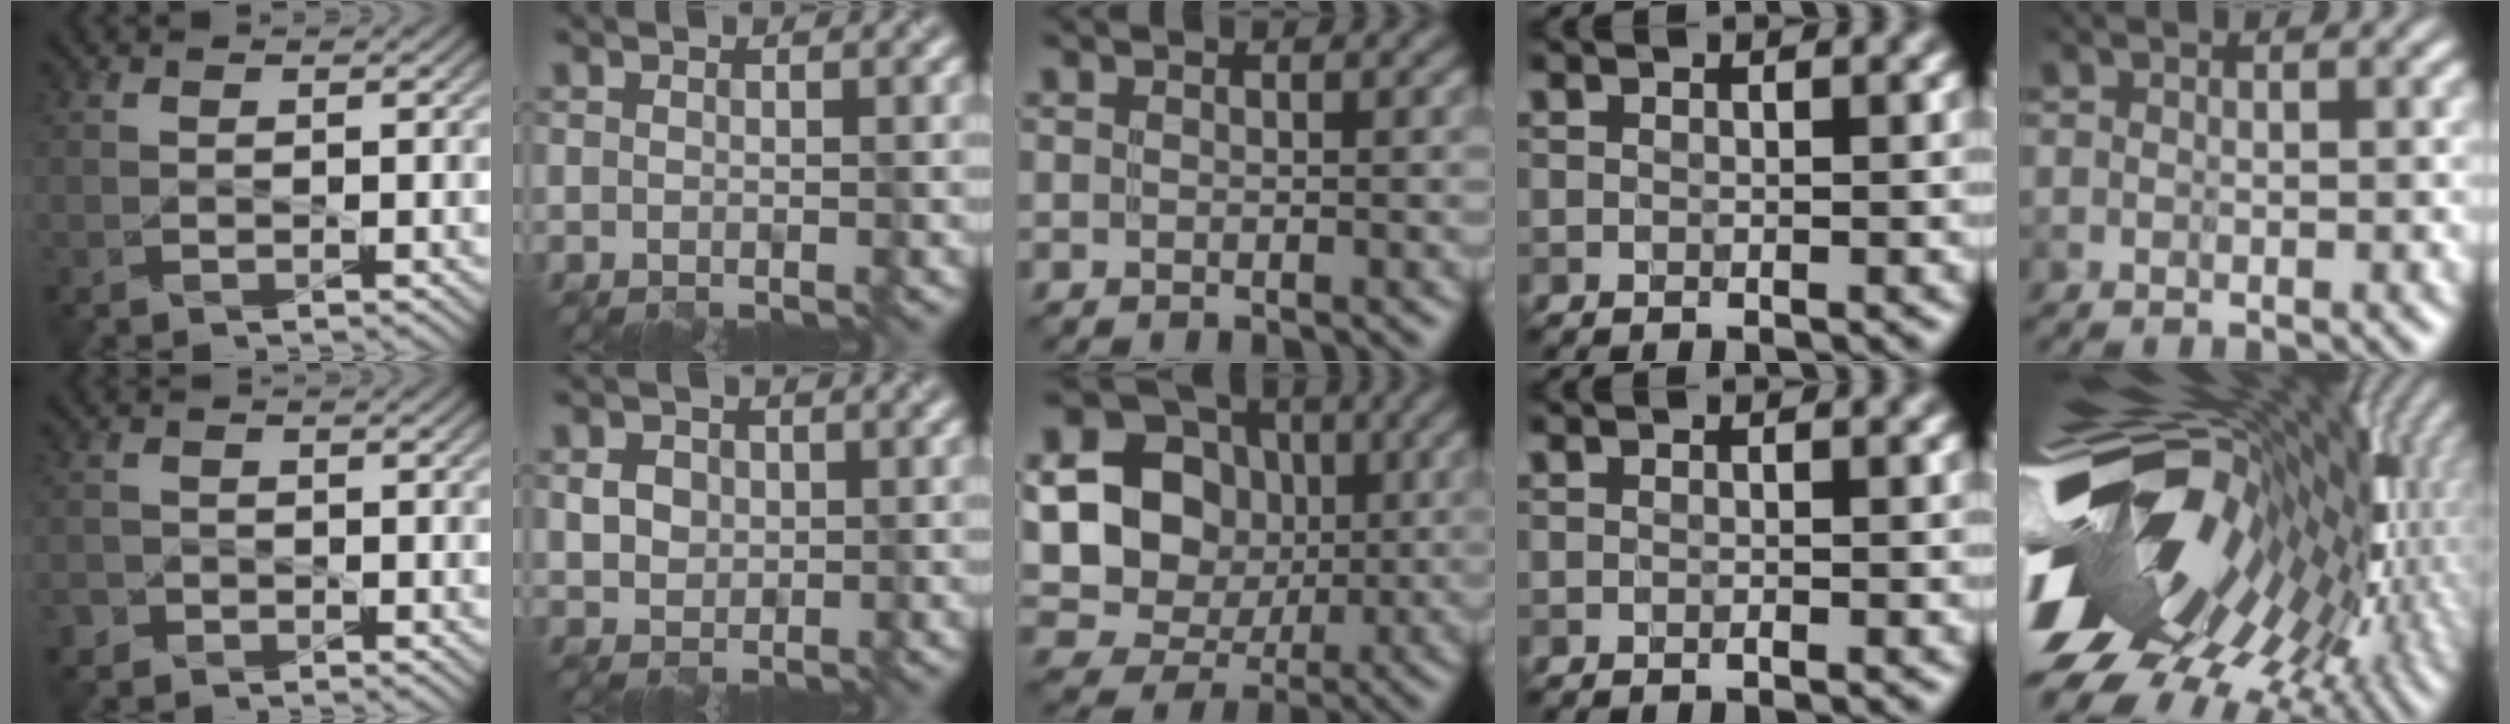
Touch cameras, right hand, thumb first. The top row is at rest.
{"thumb": {"total": 1.6, "force": [-1.2, 1.1, 0.3], "torque": [-0.006, 0.000, -0.030]}, "index": {"total": 2.2, "force": [0.2, 1.9, 1.0], "torque": [-0.026, -0.003, 0.009]}, "middle": {"total": 16.1, "force": [1.0, 14.7, 6.5], "torque": [-0.144, 0.010, -0.006]}, "little": {"total": 15.8, "force": [-1.1, 9.4, 12.6], "torque": [-0.223, -0.029, -0.005]}}